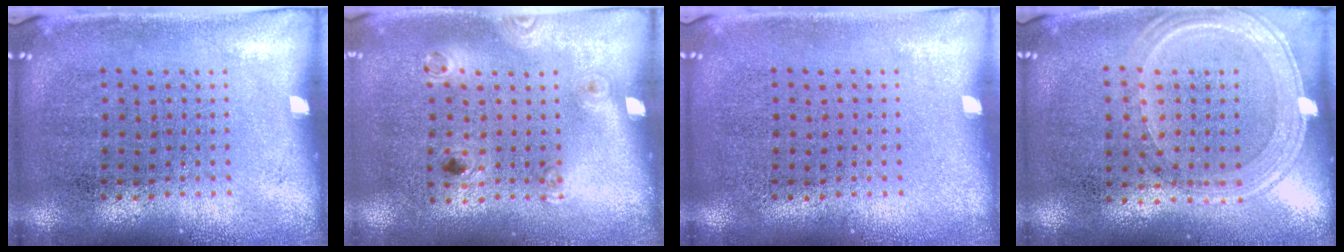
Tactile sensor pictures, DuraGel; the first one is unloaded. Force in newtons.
{"total": 1.2, "press": 0.8, "slide": 0.9}
{"total": 0.0}
{"total": 1.3, "press": 1.2, "slide": 0.4}